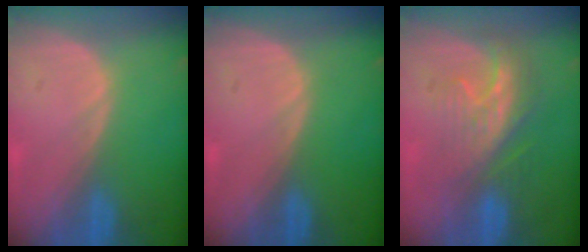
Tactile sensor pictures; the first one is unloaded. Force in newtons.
{"total": 0.0}
{"total": 8.8, "press": 7.5, "slide": 4.6}